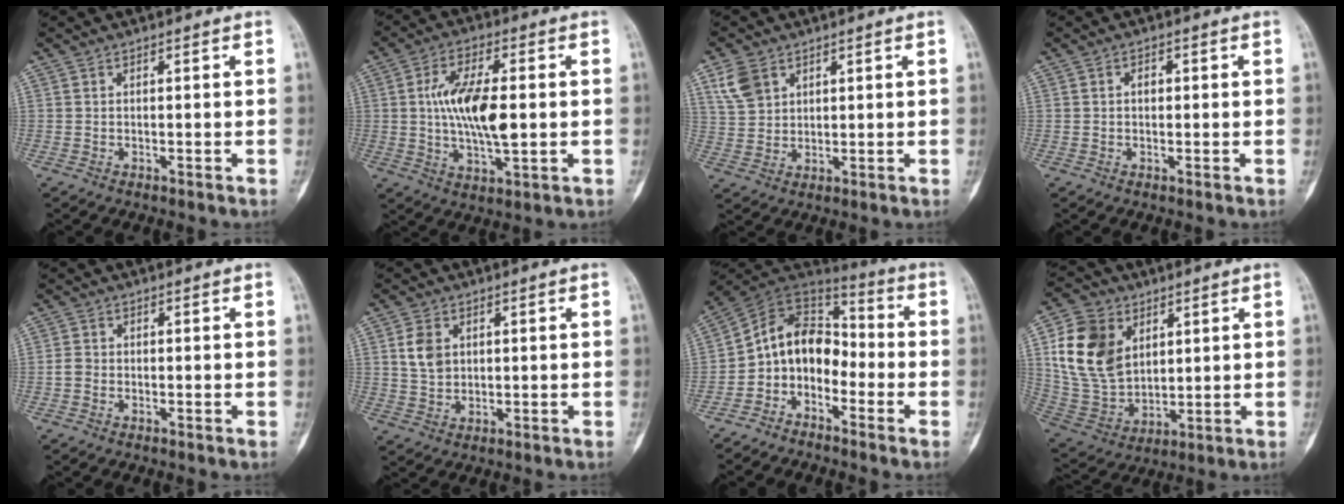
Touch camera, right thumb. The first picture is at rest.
{"total": 12.9, "force": [0.5, 5.7, 11.5], "torque": [-0.207, 0.000, 0.008]}
{"total": 6.4, "force": [3.4, 4.5, 3.0], "torque": [-0.045, -0.009, 0.074]}
{"total": 1.4, "force": [0.0, 0.8, 1.1], "torque": [-0.011, 0.003, -0.003]}
{"total": 1.7, "force": [-0.5, 1.4, 0.9], "torque": [-0.013, 0.005, -0.012]}
{"total": 4.9, "force": [1.2, 3.5, 3.2], "torque": [-0.049, -0.004, 0.025]}
{"total": 11.6, "force": [-3.9, 9.0, 6.3], "torque": [-0.081, 0.085, -0.086]}
{"total": 16.1, "force": [4.9, 11.6, 9.9], "torque": [-0.168, -0.014, 0.105]}